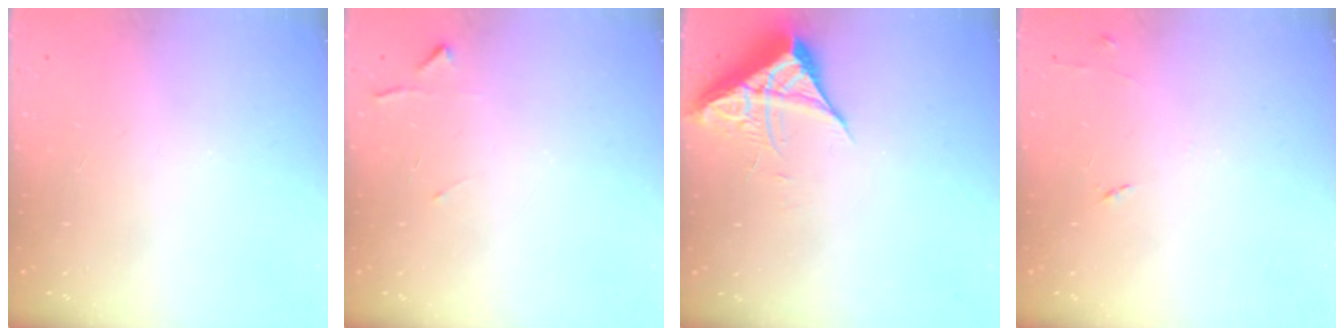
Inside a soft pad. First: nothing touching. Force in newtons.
{"total": 4.7, "press": 4.6, "slide": 0.6}
{"total": 6.6, "press": 6.6, "slide": 0.3}
{"total": 5.3, "press": 5.2, "slide": 0.8}